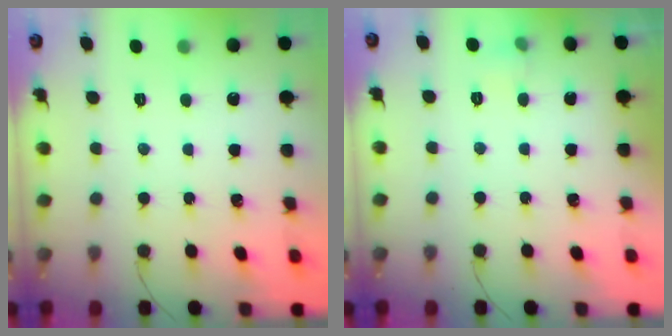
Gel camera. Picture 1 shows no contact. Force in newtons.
{"total": 4.5, "press": 4.2, "slide": 1.5}